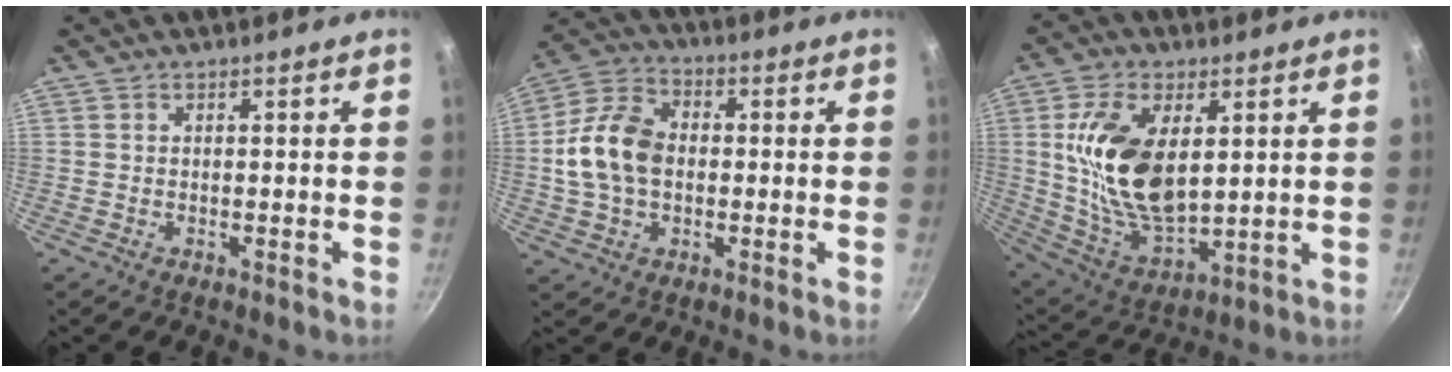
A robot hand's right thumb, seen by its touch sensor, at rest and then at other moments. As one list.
[{"total": 12.9, "force": [-0.1, 9.2, 9.1], "torque": [-0.155, 0.025, -0.015]}, {"total": 18.1, "force": [3.5, 10.1, 14.6], "torque": [-0.263, -0.019, 0.079]}]